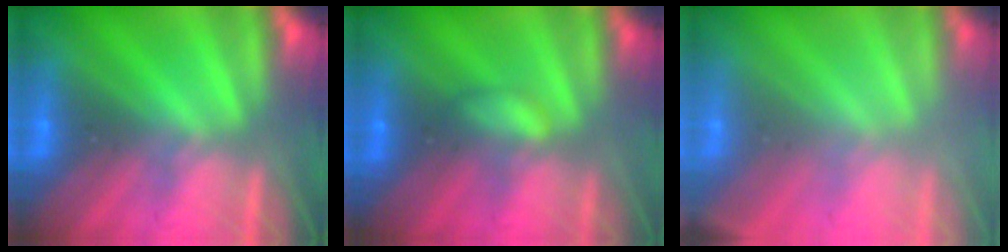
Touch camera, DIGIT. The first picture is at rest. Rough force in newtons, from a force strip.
{"total": 2.1}
{"total": 2.4}